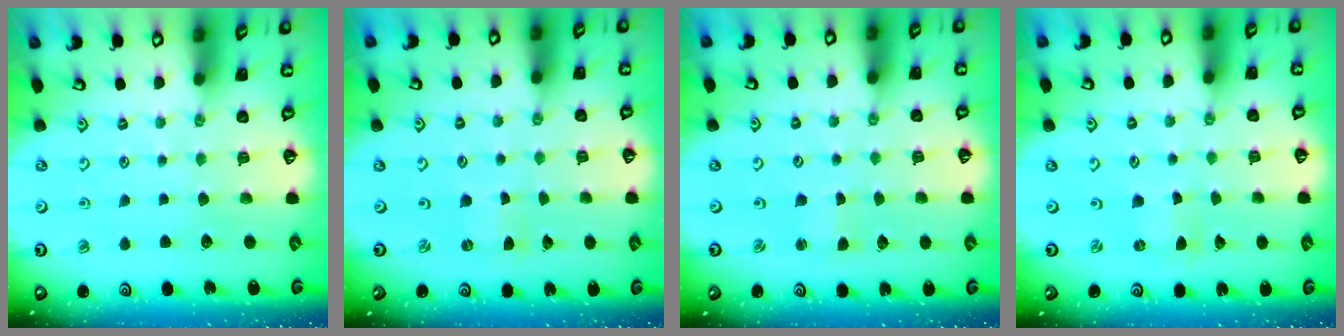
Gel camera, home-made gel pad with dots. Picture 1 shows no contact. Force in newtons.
{"total": 0.0}
{"total": 1.0, "press": 1.0, "slide": 0.0}
{"total": 0.0}